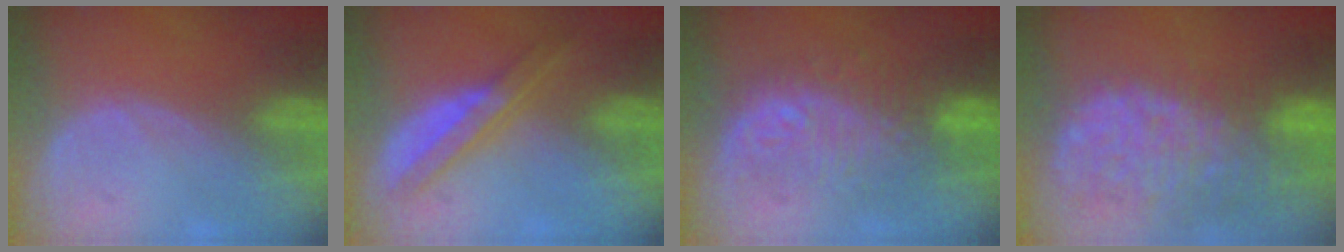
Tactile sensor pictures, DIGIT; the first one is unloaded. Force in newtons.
{"total": 5.7, "press": 5.3, "slide": 1.9}
{"total": 9.6, "press": 9.6, "slide": 0.7}
{"total": 14.3, "press": 11.7, "slide": 8.1}